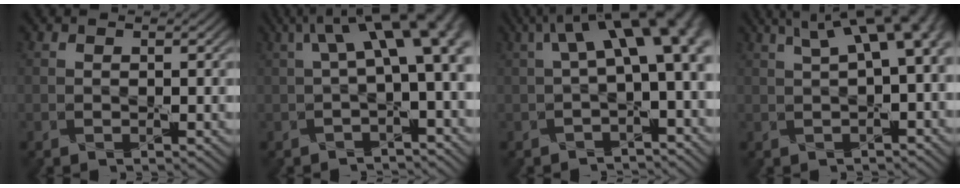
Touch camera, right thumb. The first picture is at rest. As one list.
[{"total": 10.3, "force": [2.4, 4.1, 9.1], "torque": [-0.141, 0.010, 0.044]}, {"total": 11.1, "force": [2.4, 4.8, 9.8], "torque": [-0.148, 0.005, 0.048]}, {"total": 8.5, "force": [3.1, 3.0, 7.4], "torque": [-0.098, 0.021, 0.051]}]